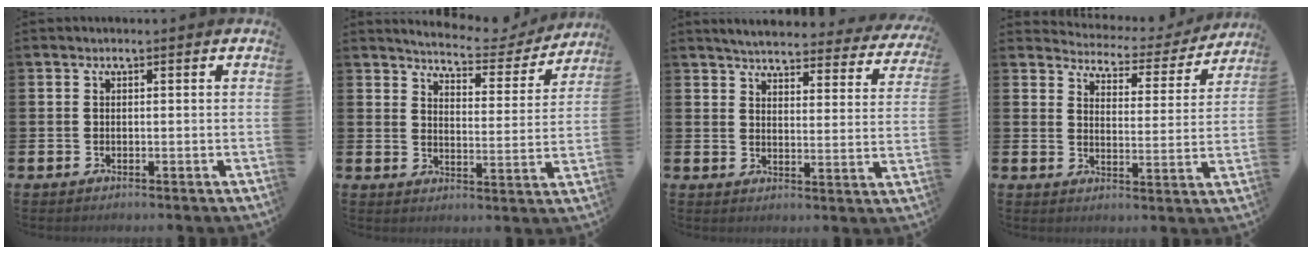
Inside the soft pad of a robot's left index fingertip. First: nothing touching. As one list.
[{"total": 5.3, "force": [5.2, 0.8, 1.1], "torque": [-0.030, -0.042, 0.083]}, {"total": 4.5, "force": [4.3, 0.5, 1.1], "torque": [-0.035, -0.035, 0.069]}, {"total": 3.9, "force": [3.8, 0.9, 0.2], "torque": [-0.021, -0.039, 0.058]}]